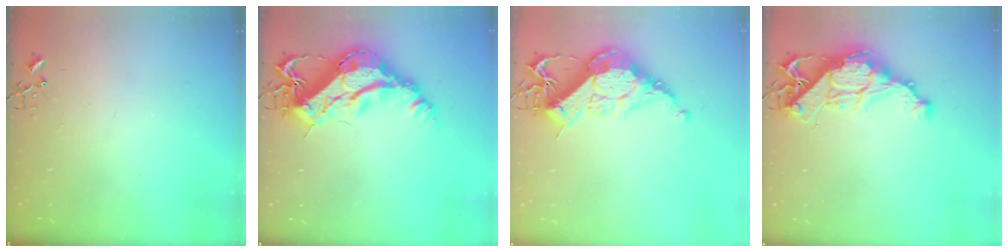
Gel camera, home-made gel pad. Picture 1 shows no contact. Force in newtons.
{"total": 20.3, "press": 20.2, "slide": 2.1}
{"total": 18.5, "press": 18.4, "slide": 1.5}
{"total": 13.4, "press": 13.4, "slide": 1.1}